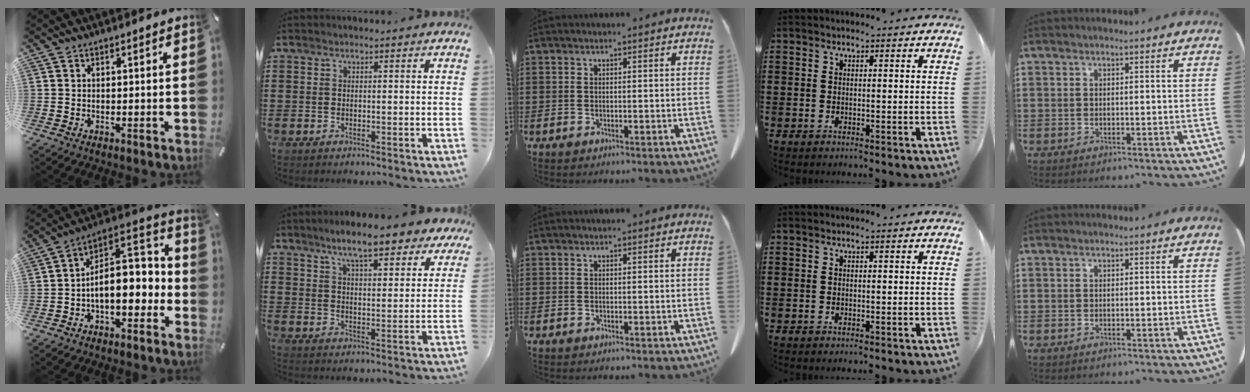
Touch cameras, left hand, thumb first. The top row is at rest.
{"thumb": {"total": 12.2, "force": [-1.3, 7.7, 9.3], "torque": [-0.133, -0.010, -0.023]}, "index": {"total": 8.6, "force": [7.0, 1.4, 4.7], "torque": [-0.095, -0.018, 0.123]}}